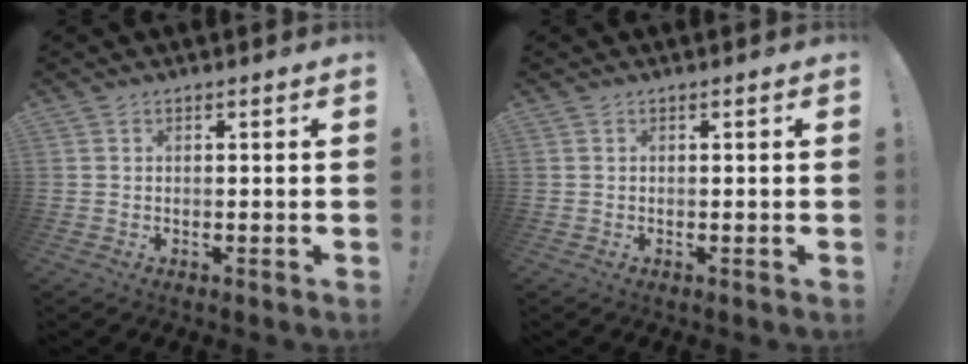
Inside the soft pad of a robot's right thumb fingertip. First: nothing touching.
{"total": 0.0}